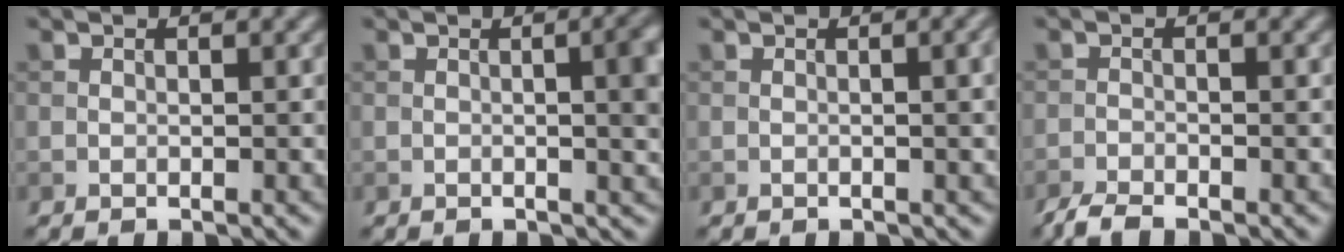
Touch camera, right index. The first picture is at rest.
{"total": 5.8, "force": [0.1, 2.1, 5.4], "torque": [-0.046, 0.004, 0.001]}
{"total": 3.3, "force": [0.1, 1.2, 3.1], "torque": [-0.025, 0.008, -0.001]}
{"total": 2.2, "force": [-2.0, 0.3, 0.9], "torque": [-0.021, -0.006, -0.044]}